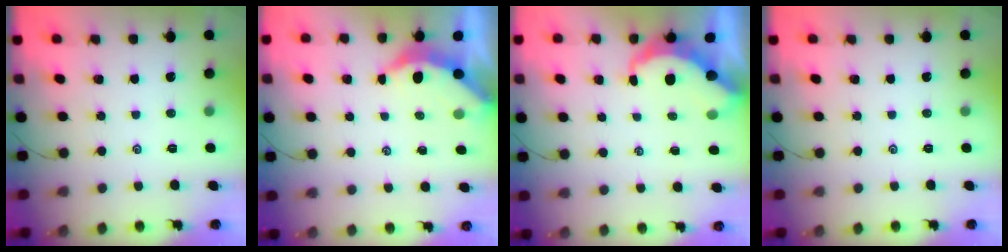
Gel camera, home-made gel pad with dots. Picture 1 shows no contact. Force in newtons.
{"total": 3.3, "press": 3.3, "slide": 0.3}
{"total": 6.3, "press": 6.3, "slide": 0.8}
{"total": 0.0}